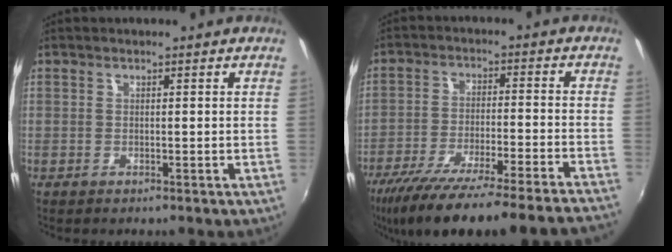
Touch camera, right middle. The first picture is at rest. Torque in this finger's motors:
{"motor_torque": [1.12, -1.01, 0.54, 0.21]}